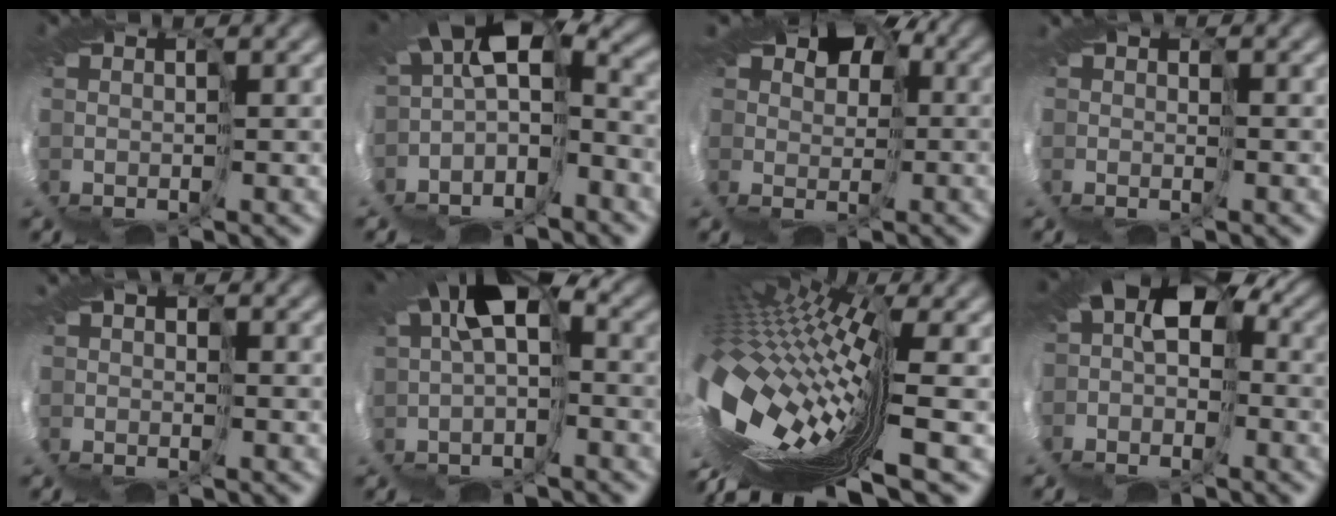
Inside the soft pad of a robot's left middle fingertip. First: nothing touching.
{"total": 6.6, "force": [-3.0, 2.4, 5.3], "torque": [-0.105, -0.016, -0.027]}
{"total": 11.3, "force": [0.6, 9.8, 5.6], "torque": [-0.118, -0.025, 0.016]}
{"total": 1.1, "force": [-0.8, 0.6, 0.3], "torque": [0.013, 0.001, -0.013]}
{"total": 1.0, "force": [-1.0, 0.0, -0.2], "torque": [0.026, 0.001, -0.017]}
{"total": 5.8, "force": [-0.4, 2.2, 5.3], "torque": [-0.078, -0.007, -0.001]}
{"total": 12.6, "force": [-1.7, 3.2, 12.1], "torque": [-0.233, -0.029, -0.025]}
{"total": 6.5, "force": [-1.4, 5.0, 3.9], "torque": [-0.056, -0.012, -0.016]}